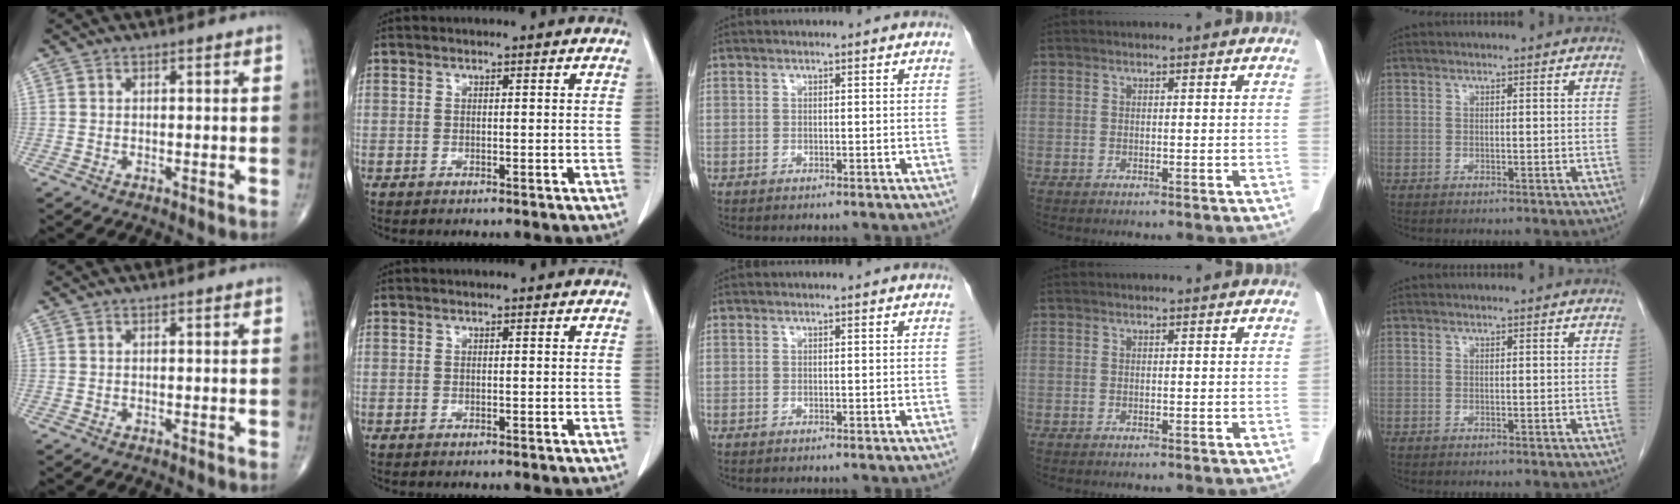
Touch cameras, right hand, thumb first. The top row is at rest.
{}